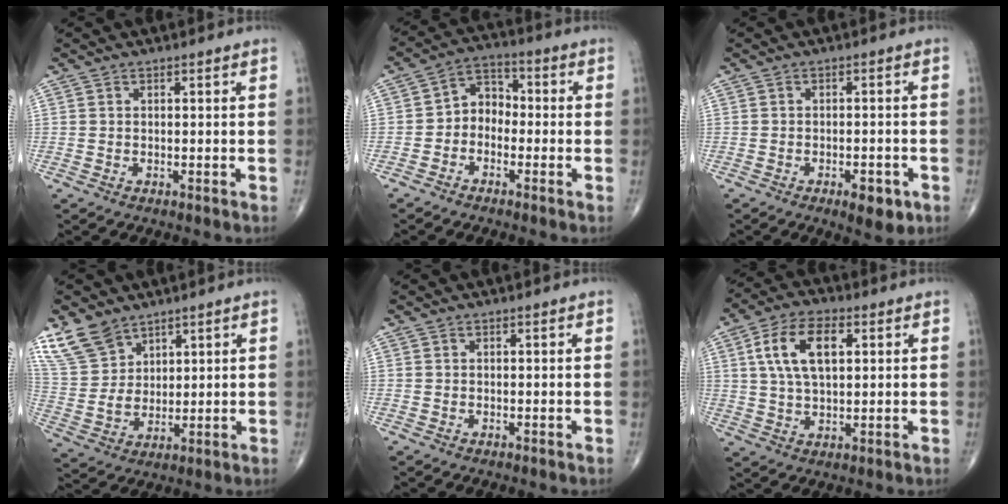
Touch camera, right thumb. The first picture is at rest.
{"total": 5.9, "force": [-1.6, 4.6, 3.2], "torque": [-0.025, 0.032, -0.048]}
{"total": 5.4, "force": [-2.6, 2.2, 4.1], "torque": [-0.049, 0.006, -0.031]}
{"total": 10.4, "force": [7.3, 6.3, 3.7], "torque": [-0.063, -0.027, 0.163]}
{"total": 0.0}
{"total": 11.1, "force": [3.1, 5.8, 9.0], "torque": [-0.161, 0.006, 0.055]}